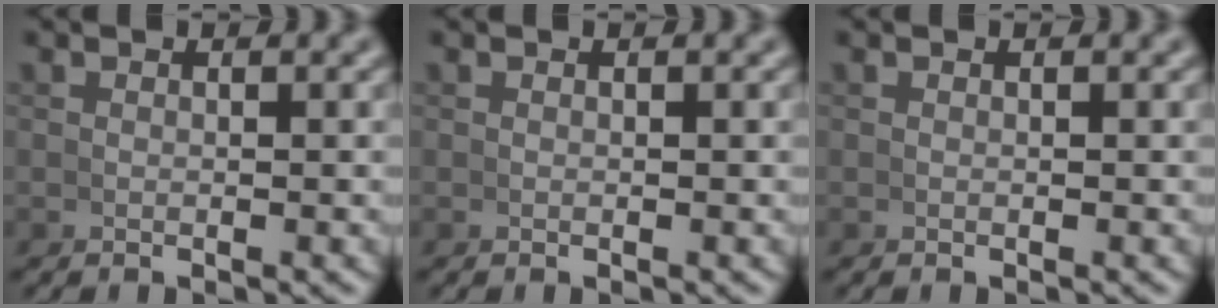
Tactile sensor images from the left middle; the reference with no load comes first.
{"total": 0.0}
{"total": 0.0}